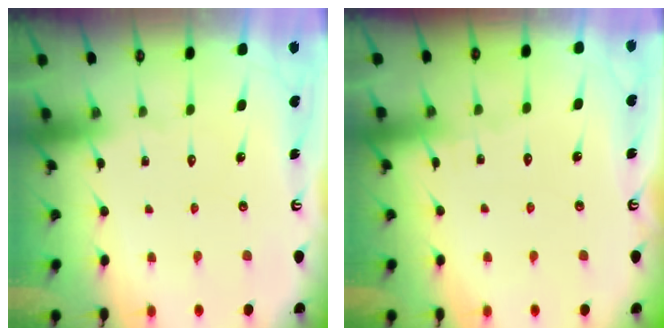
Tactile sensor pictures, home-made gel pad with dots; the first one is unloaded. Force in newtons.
{"total": 3.4, "press": 3.3, "slide": 0.4}